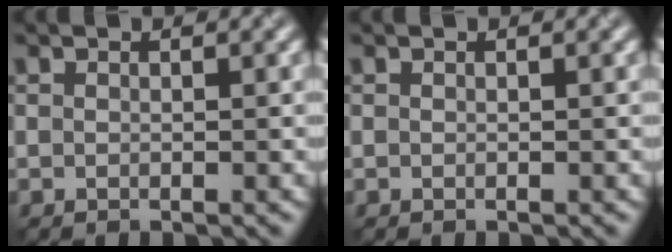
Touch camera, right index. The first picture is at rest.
{"total": 0.0}